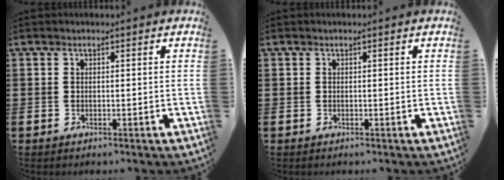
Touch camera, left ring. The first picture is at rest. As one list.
[{"total": 0.0}]